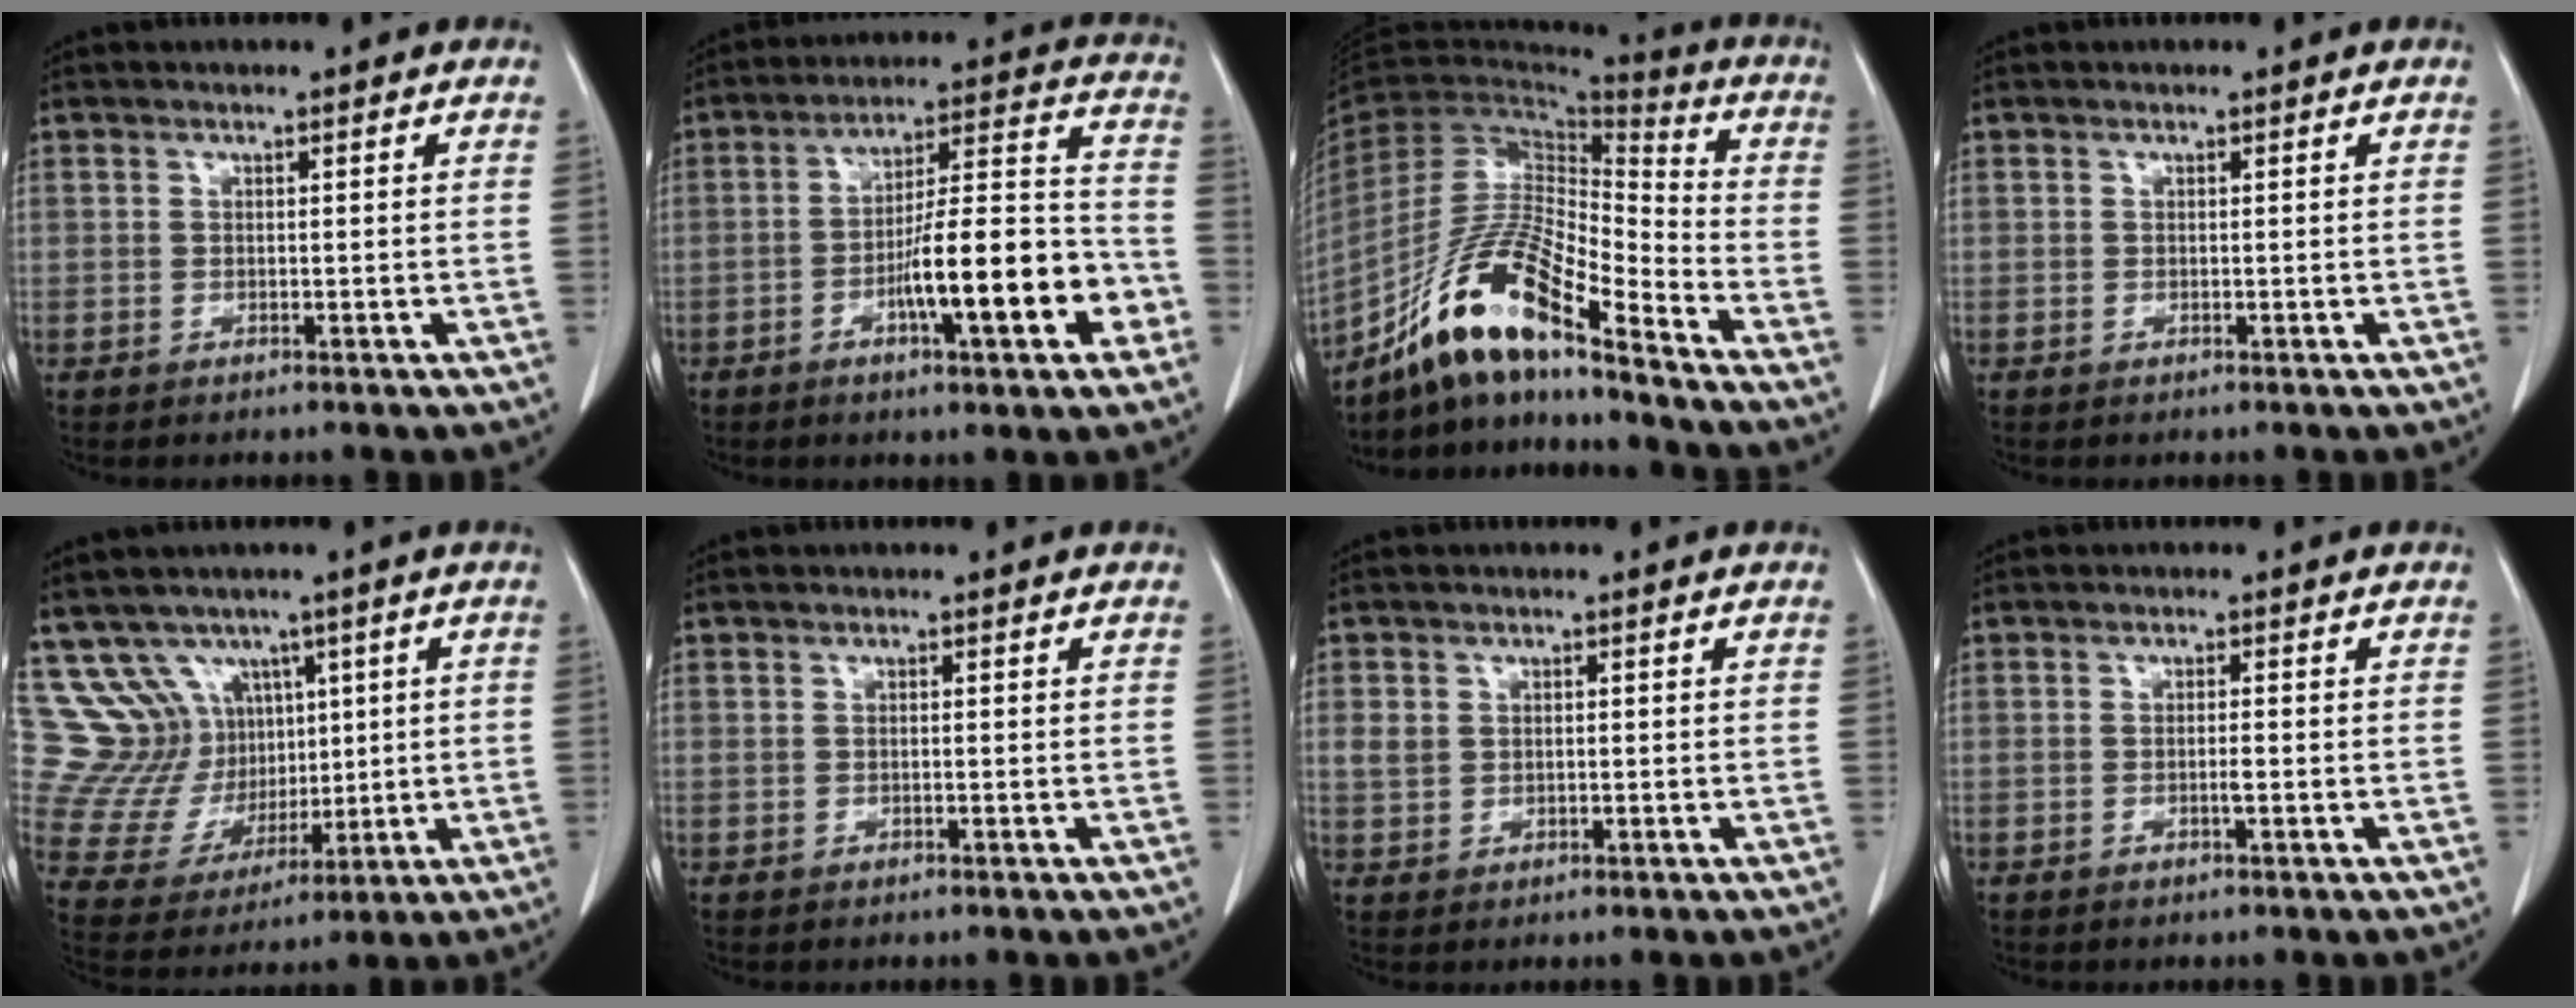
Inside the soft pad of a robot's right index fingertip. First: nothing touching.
{"total": 15.6, "force": [-5.4, 2.3, 14.4], "torque": [-0.223, 0.014, -0.081]}
{"total": 16.7, "force": [-12.3, 1.8, 11.1], "torque": [-0.210, -0.003, -0.227]}
{"total": 0.0}
{"total": 11.1, "force": [6.0, 8.9, 2.9], "torque": [-0.068, 0.049, 0.137]}
{"total": 0.0}
{"total": 2.3, "force": [0.4, 2.0, 1.1], "torque": [-0.023, 0.011, 0.012]}
{"total": 1.2, "force": [-0.4, 0.0, 1.1], "torque": [-0.022, 0.000, -0.006]}